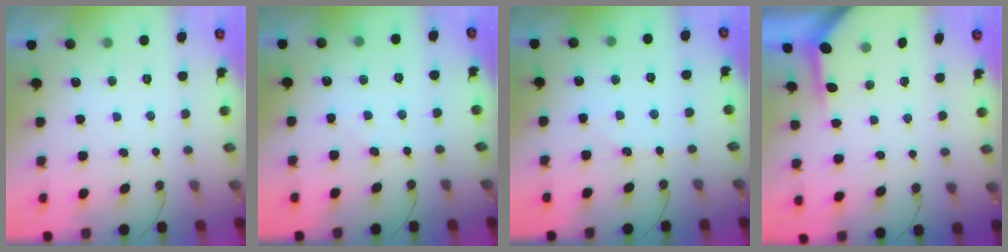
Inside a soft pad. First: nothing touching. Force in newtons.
{"total": 2.9, "press": 2.8, "slide": 0.5}
{"total": 2.8, "press": 2.7, "slide": 0.5}
{"total": 3.8, "press": 3.8, "slide": 0.4}